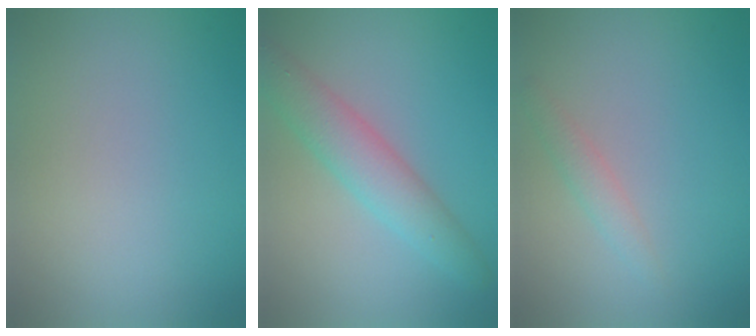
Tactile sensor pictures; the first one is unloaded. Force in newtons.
{"total": 4.2, "press": 4.2, "slide": 0.2}
{"total": 1.5, "press": 1.5, "slide": 0.2}